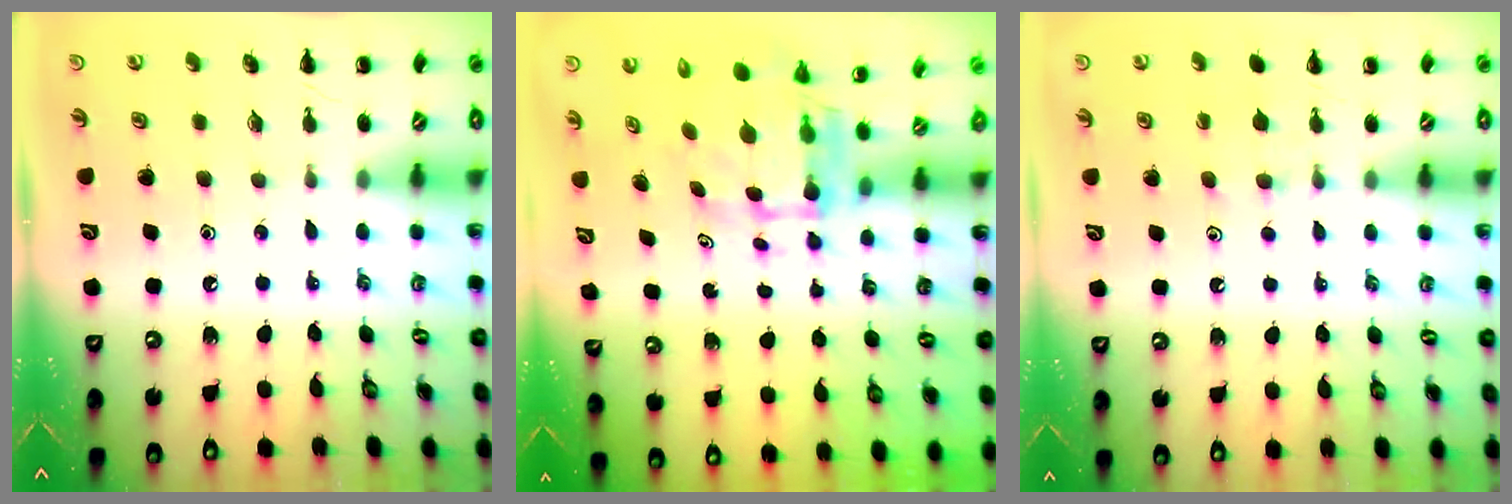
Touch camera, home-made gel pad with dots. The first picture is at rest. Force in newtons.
{"total": 5.6, "press": 5.4, "slide": 1.5}
{"total": 7.1, "press": 6.9, "slide": 1.8}